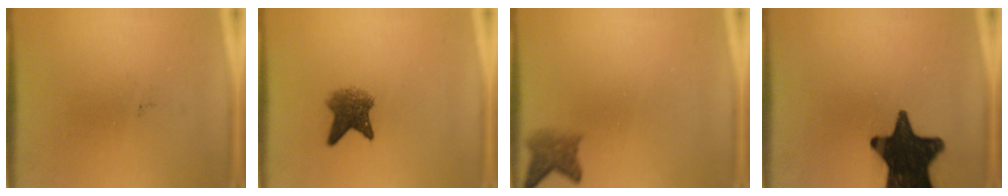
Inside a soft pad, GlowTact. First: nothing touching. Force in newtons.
{"total": 4.9}
{"total": 2.9}
{"total": 18.8}